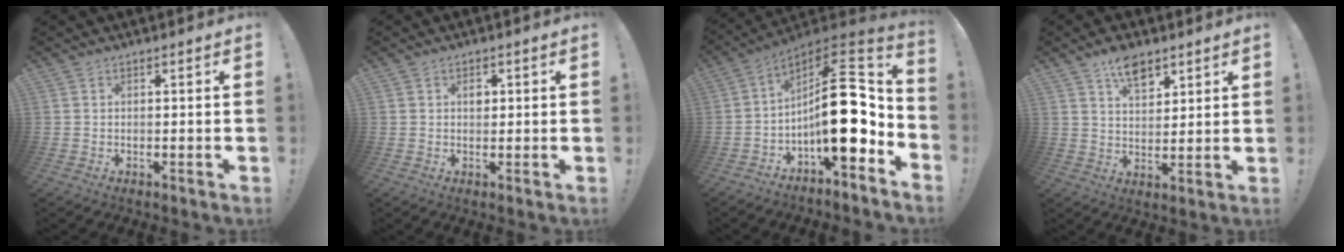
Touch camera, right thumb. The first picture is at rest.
{"total": 1.8, "force": [0.4, 1.4, 1.0], "torque": [-0.001, -0.004, 0.001]}
{"total": 20.9, "force": [-2.2, 8.4, 19.0], "torque": [-0.292, 0.004, -0.035]}
{"total": 8.5, "force": [5.5, 4.5, 4.7], "torque": [-0.067, -0.026, 0.099]}